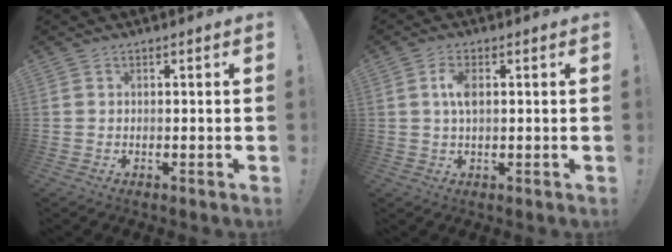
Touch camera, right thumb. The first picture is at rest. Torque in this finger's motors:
{"motor_torque": [0.33, 0.00, 0.69, -0.23, 0.16]}